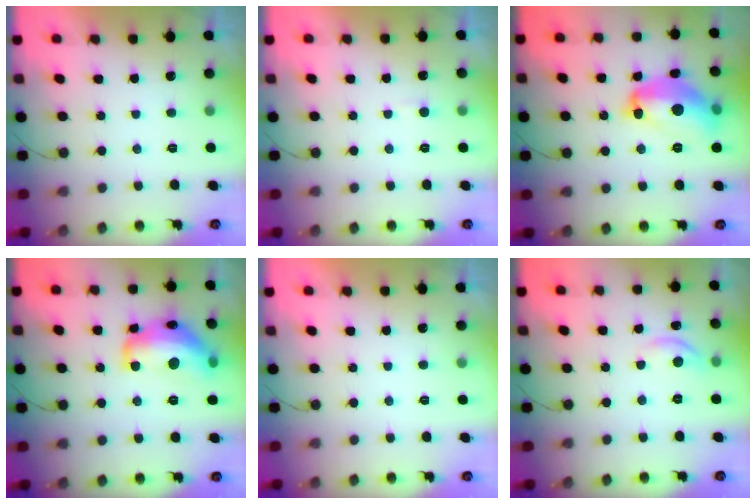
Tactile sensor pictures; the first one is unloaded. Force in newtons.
{"total": 2.3, "press": 2.3, "slide": 0.3}
{"total": 15.4, "press": 15.4, "slide": 0.8}
{"total": 18.0, "press": 17.9, "slide": 1.0}
{"total": 0.0}
{"total": 4.9, "press": 4.9, "slide": 0.5}